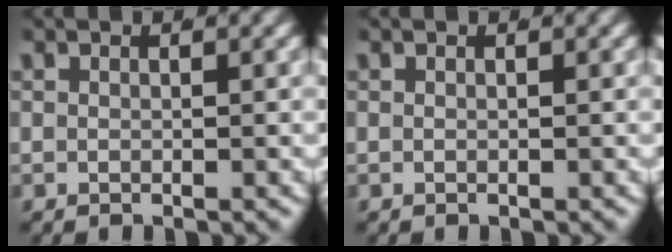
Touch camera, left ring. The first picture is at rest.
{"total": 0.0}